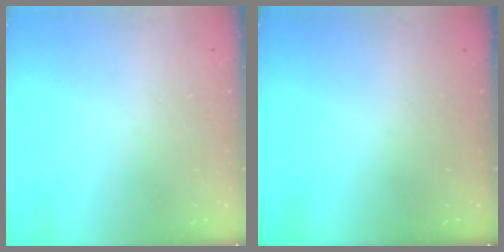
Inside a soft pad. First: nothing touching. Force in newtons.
{"total": 0.0}